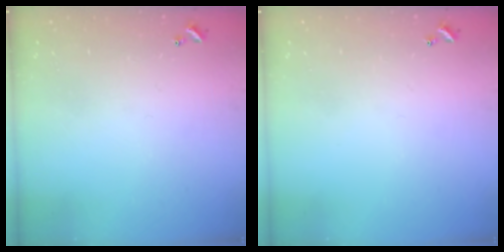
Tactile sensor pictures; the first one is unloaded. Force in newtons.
{"total": 0.0}